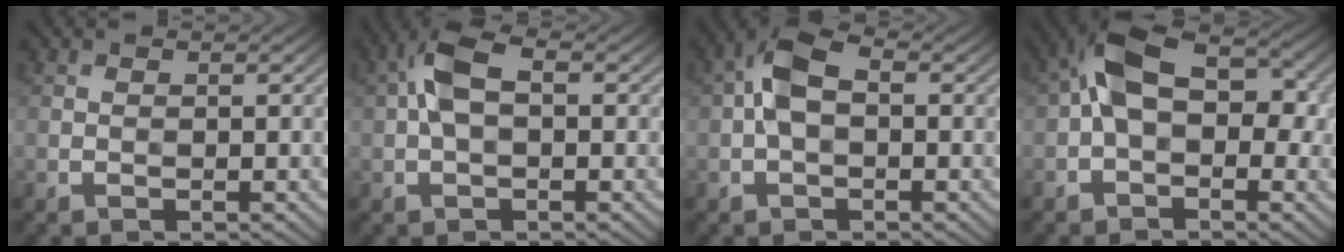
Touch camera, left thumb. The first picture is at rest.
{"total": 5.6, "force": [0.6, 3.0, 4.7], "torque": [-0.107, 0.015, 0.006]}
{"total": 5.5, "force": [0.1, 3.2, 4.4], "torque": [-0.093, 0.015, -0.005]}
{"total": 8.5, "force": [-0.1, 5.3, 6.6], "torque": [-0.114, 0.017, -0.016]}